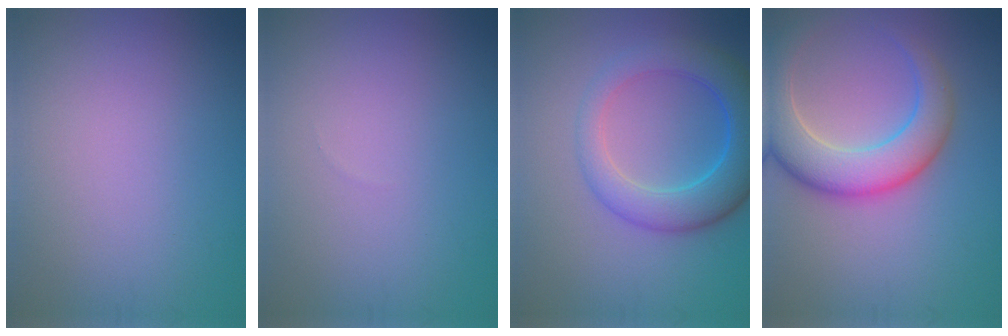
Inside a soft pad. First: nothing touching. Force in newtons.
{"total": 0.0}
{"total": 6.5, "press": 6.5, "slide": 0.1}
{"total": 7.2, "press": 7.2, "slide": 0.6}